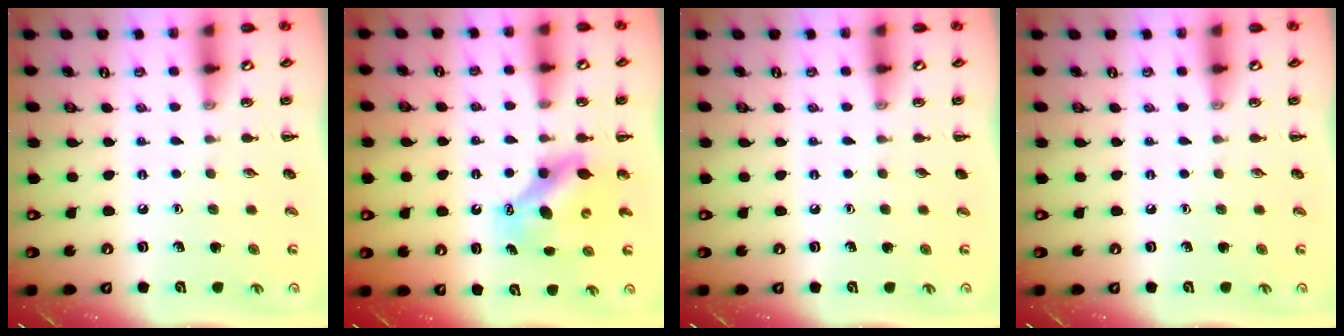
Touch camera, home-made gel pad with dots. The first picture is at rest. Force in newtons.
{"total": 7.1, "press": 6.9, "slide": 1.5}
{"total": 0.0}
{"total": 0.0}